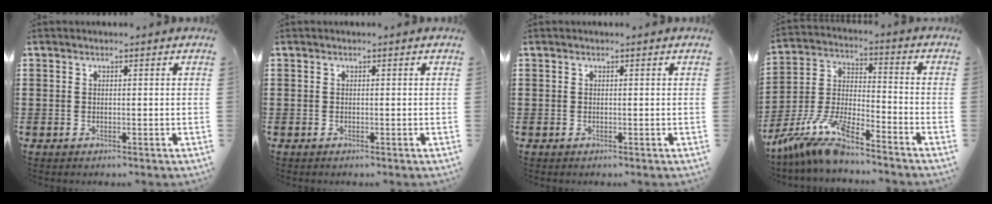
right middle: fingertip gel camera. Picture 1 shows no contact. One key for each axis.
{"total": 0.0}
{"total": 0.0}
{"total": 9.7, "fx": -8.5, "fy": 1.3, "fz": 4.6, "tx": -0.112, "ty": 0.000, "tz": -0.175}